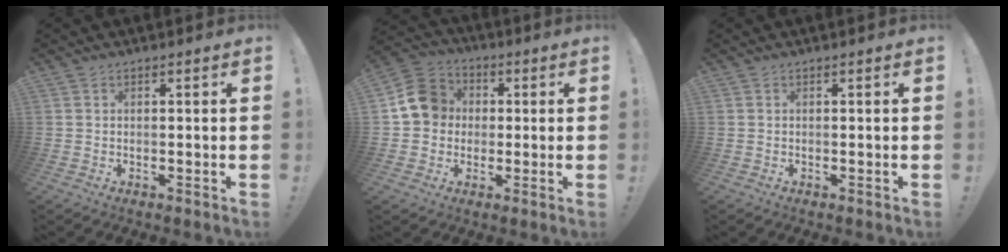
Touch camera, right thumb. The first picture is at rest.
{"total": 12.5, "force": [1.3, 11.2, 5.2], "torque": [-0.068, 0.015, 0.032]}
{"total": 0.0}